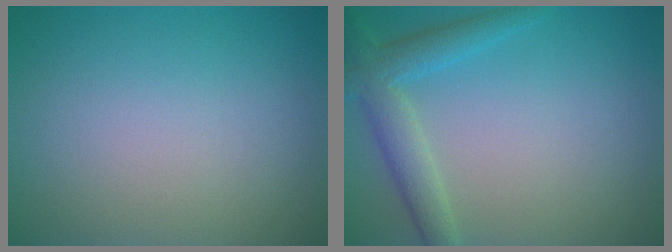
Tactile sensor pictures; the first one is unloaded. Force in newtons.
{"total": 3.8, "press": 3.8, "slide": 0.2}